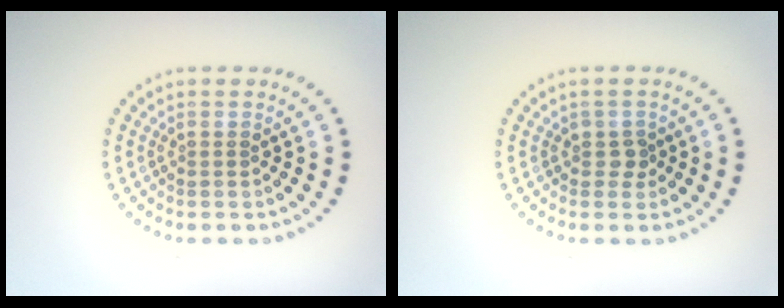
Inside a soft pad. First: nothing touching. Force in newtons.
{"total": 1.0, "press": 0.9, "slide": 0.4}